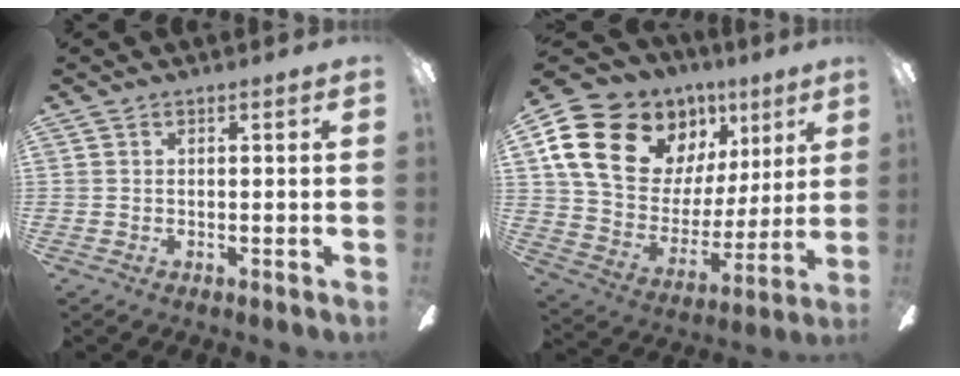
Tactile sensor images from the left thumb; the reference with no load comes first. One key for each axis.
{"total": 21.1, "fx": 10.6, "fy": 15.0, "fz": 10.5, "tx": -0.183, "ty": -0.043, "tz": 0.215}